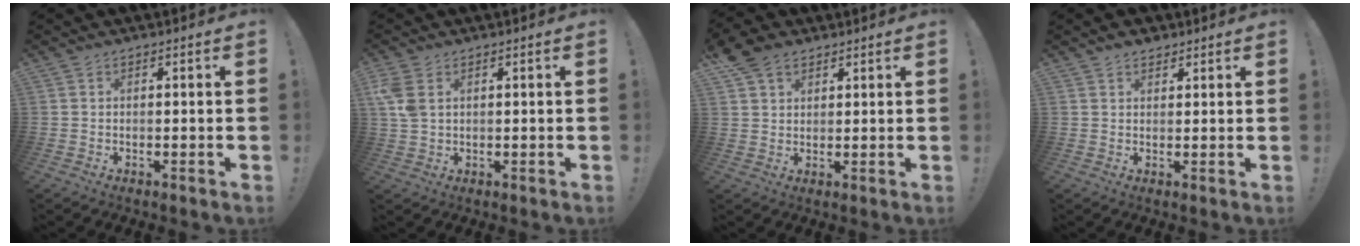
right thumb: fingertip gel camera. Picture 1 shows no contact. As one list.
[{"total": 5.9, "force": [2.2, 3.9, 3.9], "torque": [-0.087, -0.002, 0.043]}, {"total": 7.4, "force": [4.6, 4.9, 2.9], "torque": [-0.049, -0.015, 0.092]}, {"total": 2.9, "force": [2.0, 2.0, 0.5], "torque": [-0.005, -0.007, 0.037]}]